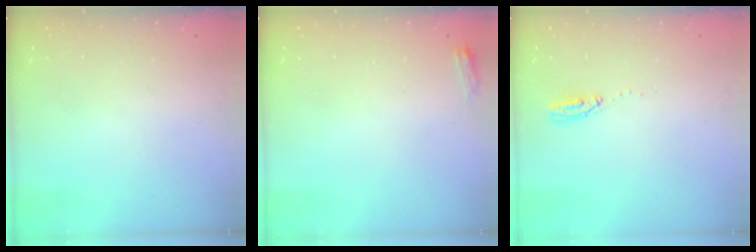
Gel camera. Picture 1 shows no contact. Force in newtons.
{"total": 2.6, "press": 2.6, "slide": 0.4}
{"total": 4.9, "press": 4.9, "slide": 0.5}